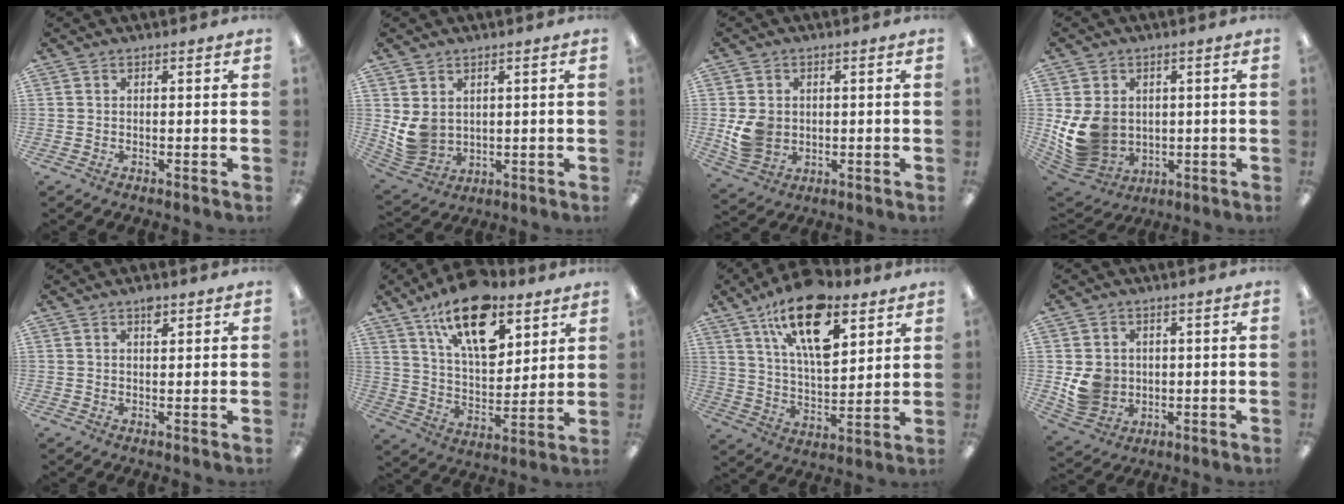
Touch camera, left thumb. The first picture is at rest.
{"total": 6.9, "force": [2.2, 5.7, 3.2], "torque": [-0.080, -0.006, 0.045]}
{"total": 6.9, "force": [0.1, 6.1, 3.1], "torque": [-0.060, 0.010, 0.005]}
{"total": 12.1, "force": [0.4, 10.3, 6.3], "torque": [-0.160, -0.007, 0.015]}
{"total": 2.4, "force": [1.7, 1.1, 1.4], "torque": [-0.015, -0.005, 0.026]}
{"total": 19.3, "force": [12.0, 9.3, 12.0], "torque": [-0.188, -0.055, 0.205]}
{"total": 19.5, "force": [11.5, 8.7, 13.1], "torque": [-0.212, -0.050, 0.194]}
{"total": 7.4, "force": [0.4, 6.9, 2.8], "torque": [-0.059, 0.010, 0.014]}